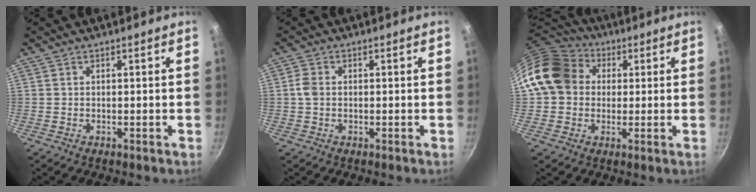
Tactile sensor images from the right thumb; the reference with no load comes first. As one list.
[{"total": 2.5, "force": [-0.1, 1.9, 1.7], "torque": [-0.035, 0.006, -0.005]}, {"total": 15.4, "force": [2.8, 13.1, 7.6], "torque": [-0.123, 0.033, 0.037]}]